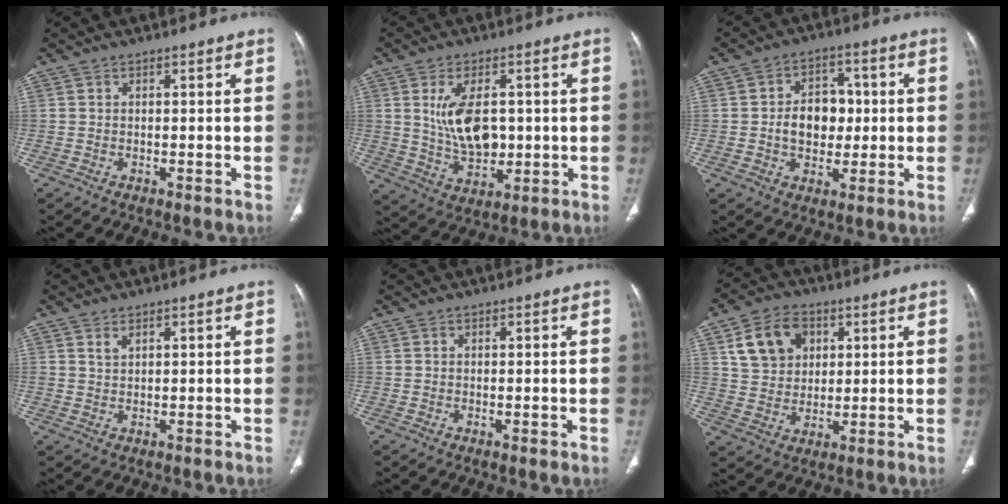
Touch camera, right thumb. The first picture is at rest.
{"total": 10.8, "force": [1.3, 6.4, 8.5], "torque": [-0.137, -0.009, 0.039]}
{"total": 9.3, "force": [-0.1, 7.1, 6.0], "torque": [-0.057, 0.014, -0.003]}
{"total": 1.4, "force": [1.0, 0.6, 0.8], "torque": [-0.012, -0.003, 0.021]}
{"total": 0.8, "force": [-0.2, 0.1, 0.8], "torque": [-0.015, -0.004, -0.001]}
{"total": 10.8, "force": [4.0, 8.3, 5.5], "torque": [-0.069, -0.005, 0.076]}